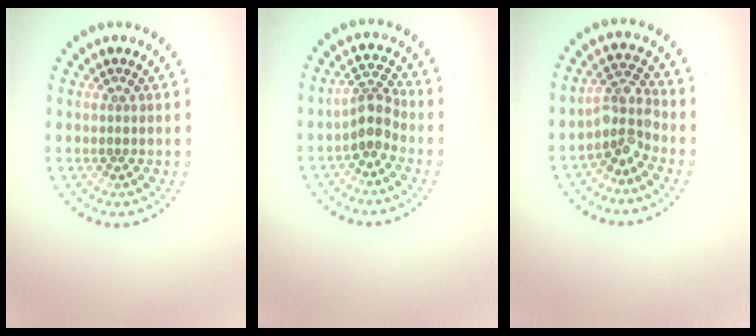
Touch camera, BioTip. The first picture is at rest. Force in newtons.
{"total": 2.6, "press": 2.0, "slide": 1.7}
{"total": 3.2, "press": 2.4, "slide": 2.1}